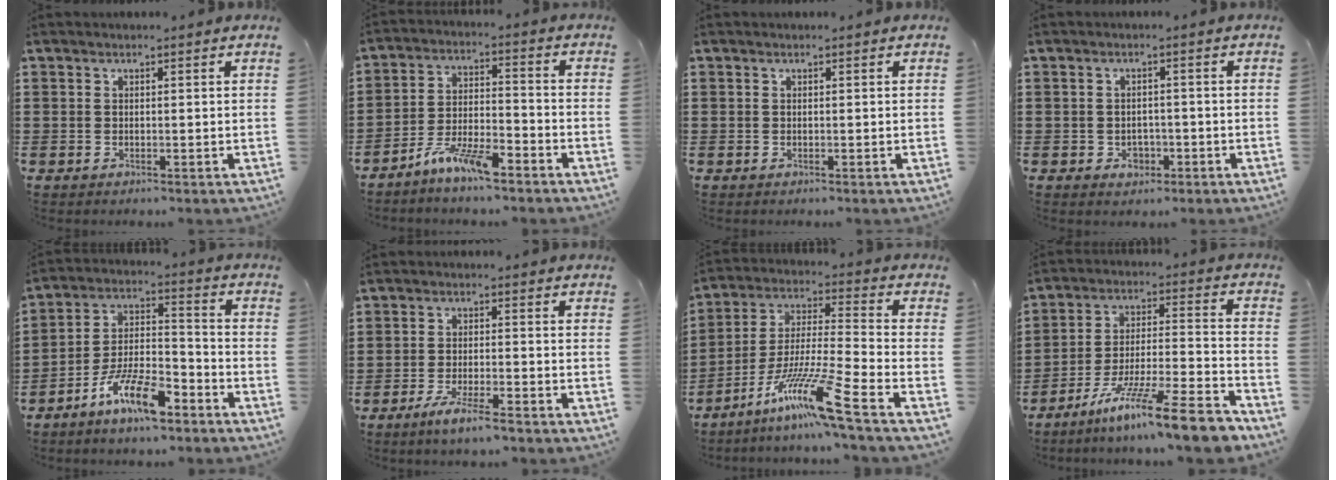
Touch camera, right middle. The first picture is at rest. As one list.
[{"total": 7.0, "force": [-5.5, 1.3, 4.2], "torque": [-0.093, -0.001, -0.105]}, {"total": 0.0}, {"total": 1.9, "force": [-1.0, 1.4, 0.9], "torque": [-0.021, 0.002, -0.022]}, {"total": 10.1, "force": [-7.2, 2.6, 6.6], "torque": [-0.137, 0.009, -0.139]}, {"total": 4.1, "force": [-3.1, 0.1, 2.6], "torque": [-0.056, -0.007, -0.059]}, {"total": 12.5, "force": [-8.7, -0.4, 9.0], "torque": [-0.184, -0.013, -0.172]}, {"total": 13.3, "force": [-10.5, 0.4, 8.2], "torque": [-0.130, 0.021, -0.193]}]